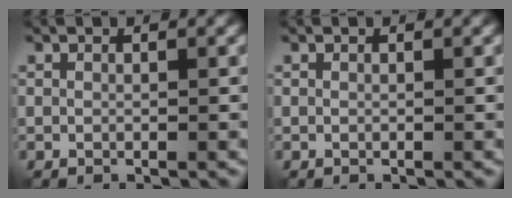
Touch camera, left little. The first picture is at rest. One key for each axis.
{"total": 0.0}